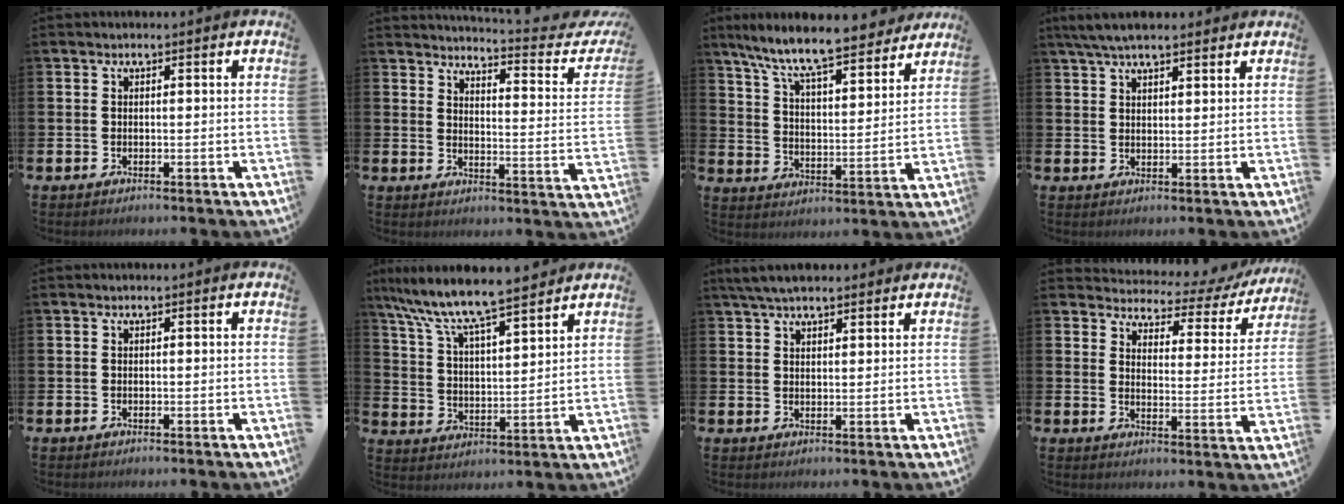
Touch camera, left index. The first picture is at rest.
{"total": 3.8, "force": [3.6, 0.1, 1.3], "torque": [-0.022, -0.045, 0.046]}
{"total": 10.1, "force": [9.2, 1.4, 4.0], "torque": [-0.110, -0.062, 0.156]}
{"total": 5.4, "force": [4.7, 1.2, 2.3], "torque": [-0.050, -0.011, 0.086]}
{"total": 0.0}
{"total": 9.3, "force": [8.5, 0.7, 3.8], "torque": [-0.110, -0.053, 0.145]}
{"total": 4.7, "force": [4.2, 1.3, 1.7], "torque": [-0.039, -0.008, 0.078]}
{"total": 3.9, "force": [3.4, 1.6, 0.9], "torque": [-0.033, -0.035, 0.049]}